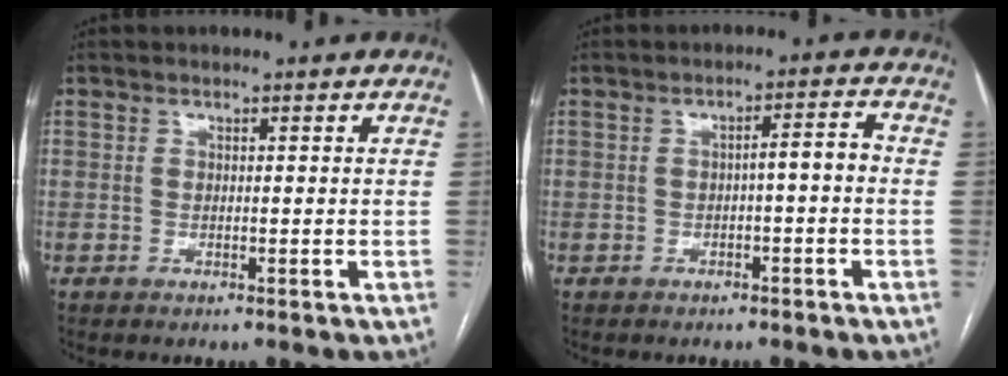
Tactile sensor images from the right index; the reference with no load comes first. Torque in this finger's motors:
{"motor_torque": [0.38, 0.04, 0.19, 0.04]}